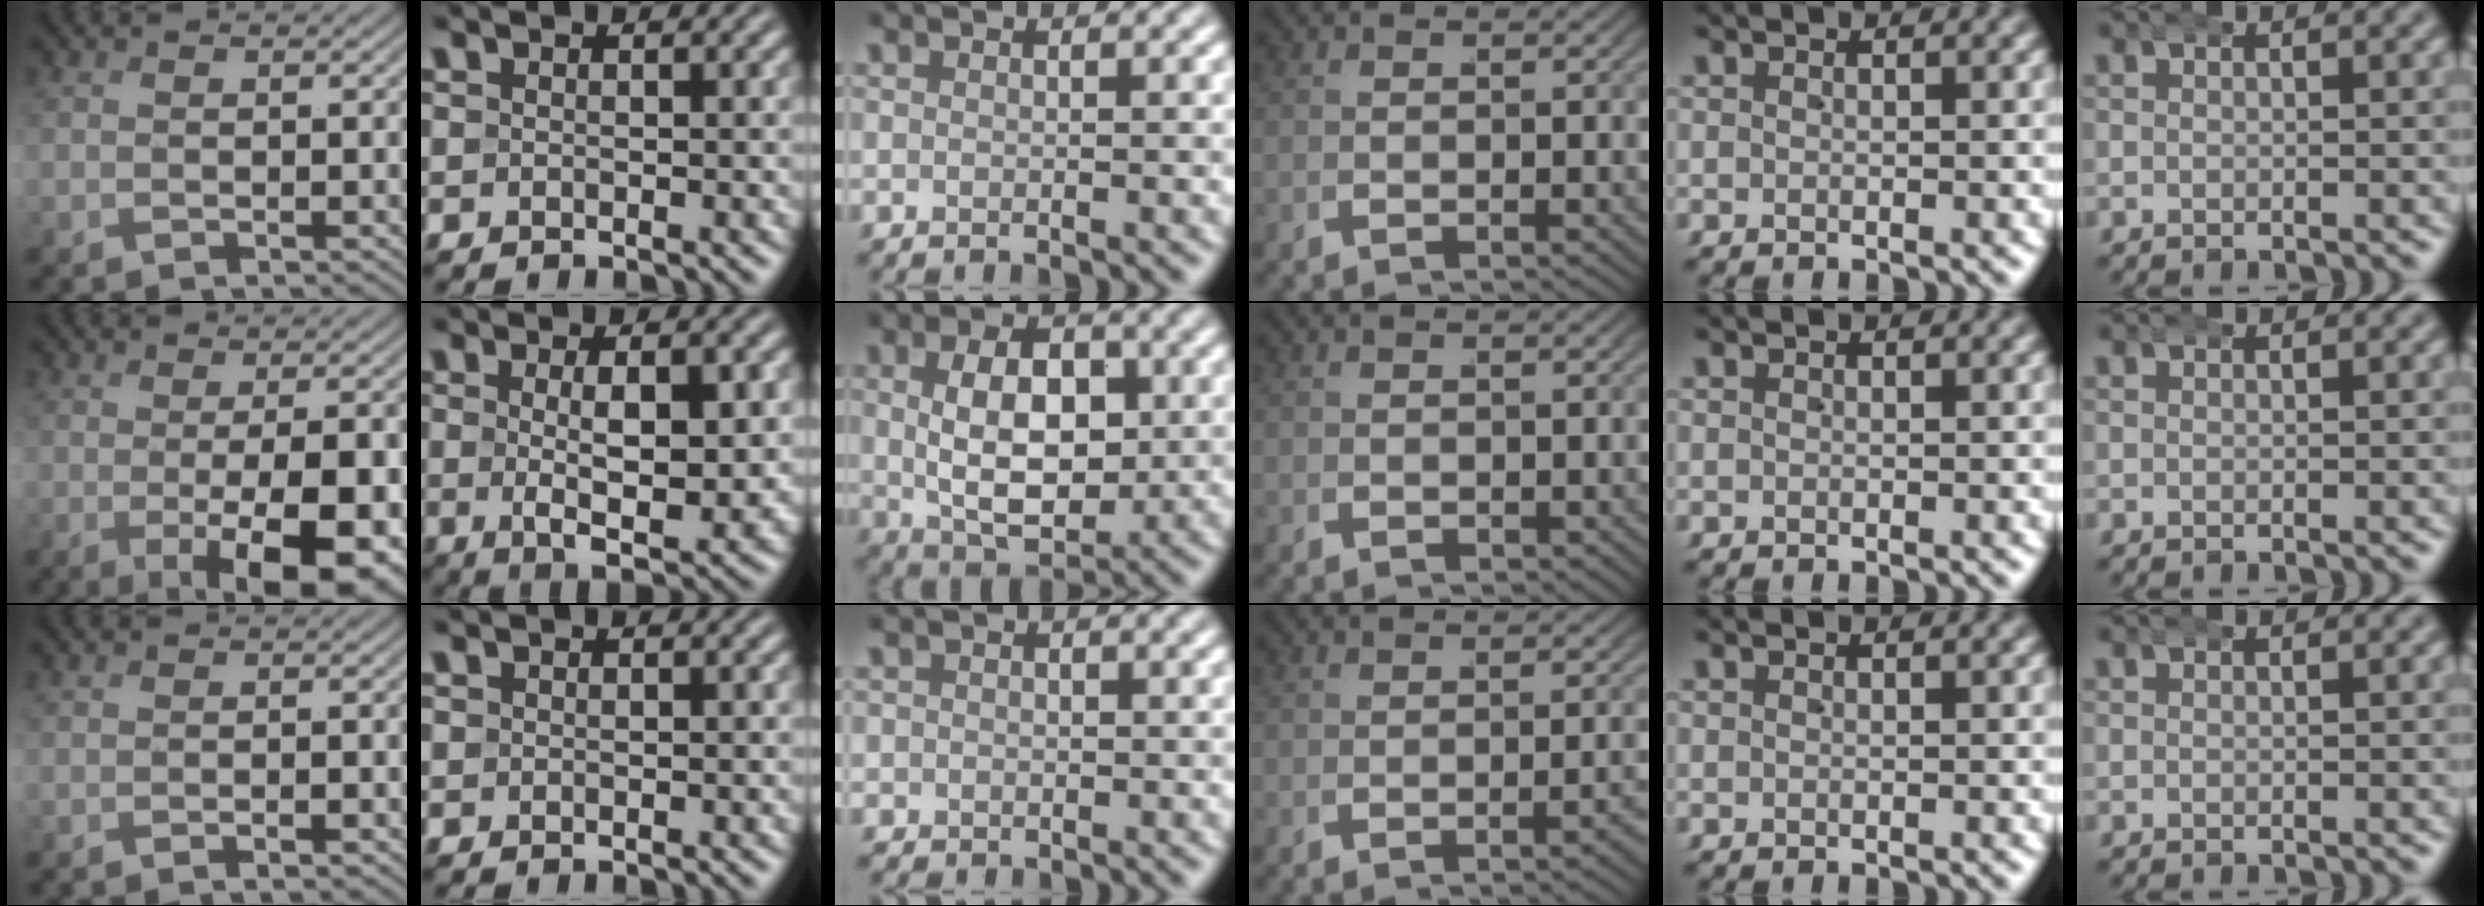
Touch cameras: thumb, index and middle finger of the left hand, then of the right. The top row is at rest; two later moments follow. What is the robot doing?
{"motion": "wrap", "object": "arm wrap"}